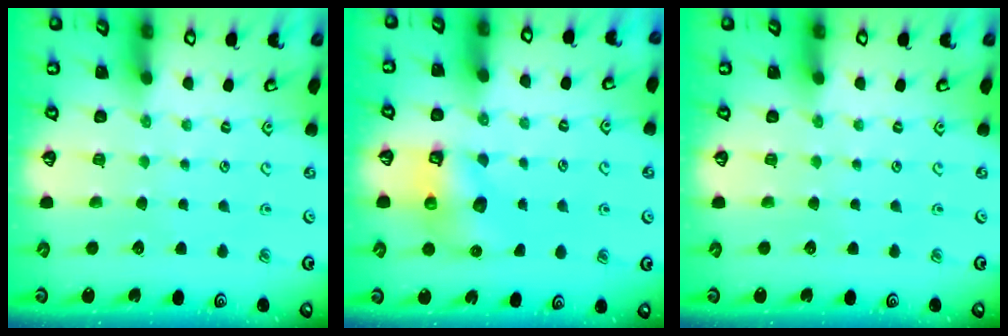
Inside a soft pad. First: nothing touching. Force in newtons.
{"total": 7.0, "press": 7.0, "slide": 0.1}
{"total": 0.0}